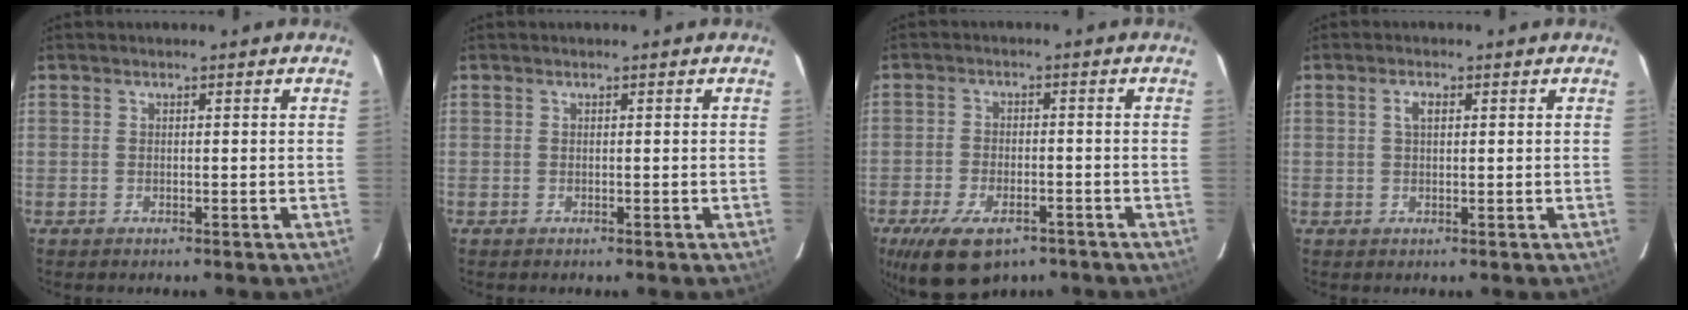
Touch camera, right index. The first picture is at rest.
{"total": 0.0}
{"total": 12.3, "force": [-7.9, 5.9, 7.3], "torque": [-0.163, -0.023, -0.129]}
{"total": 2.1, "force": [0.6, 1.0, 1.7], "torque": [-0.032, 0.006, 0.011]}